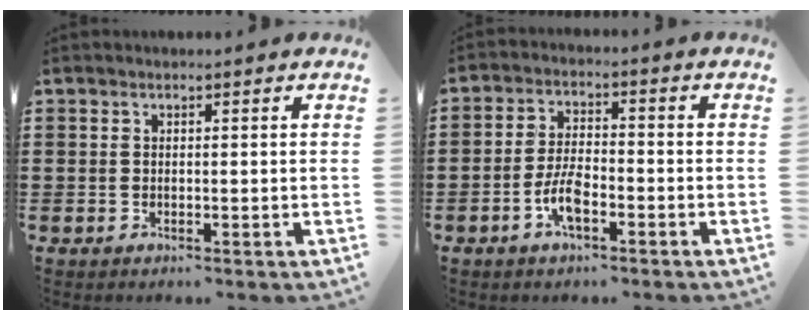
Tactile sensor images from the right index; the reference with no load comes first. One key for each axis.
{"total": 5.5, "fx": -2.5, "fy": 2.3, "fz": 4.3, "tx": -0.107, "ty": -0.002, "tz": -0.054}